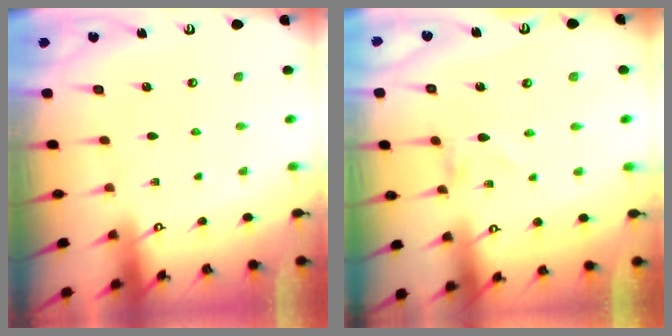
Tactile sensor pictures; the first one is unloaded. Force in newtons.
{"total": 0.0}